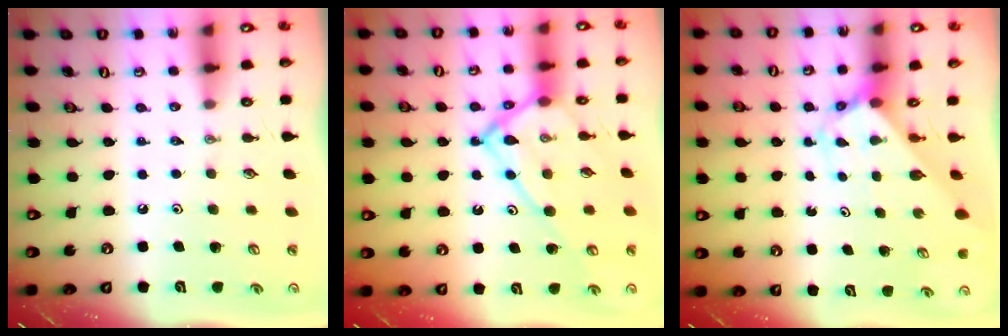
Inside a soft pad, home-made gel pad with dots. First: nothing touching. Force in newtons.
{"total": 16.9, "press": 16.9, "slide": 1.4}
{"total": 2.6, "press": 2.6, "slide": 0.2}